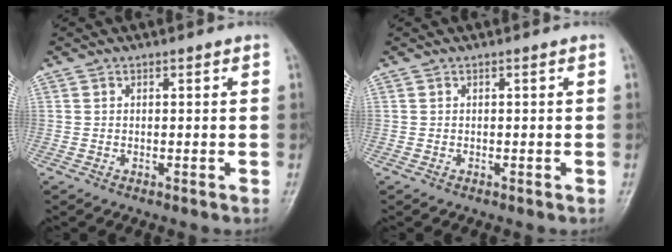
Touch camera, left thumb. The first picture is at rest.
{"total": 0.0}